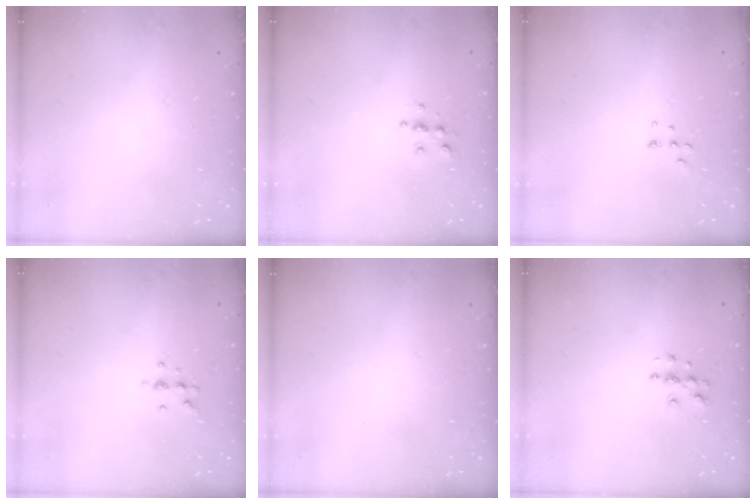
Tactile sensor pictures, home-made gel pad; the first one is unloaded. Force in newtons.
{"total": 5.5, "press": 5.5, "slide": 0.6}
{"total": 4.4, "press": 4.4, "slide": 0.3}
{"total": 4.8, "press": 4.8, "slide": 0.9}
{"total": 0.0}
{"total": 4.6, "press": 4.6, "slide": 0.3}